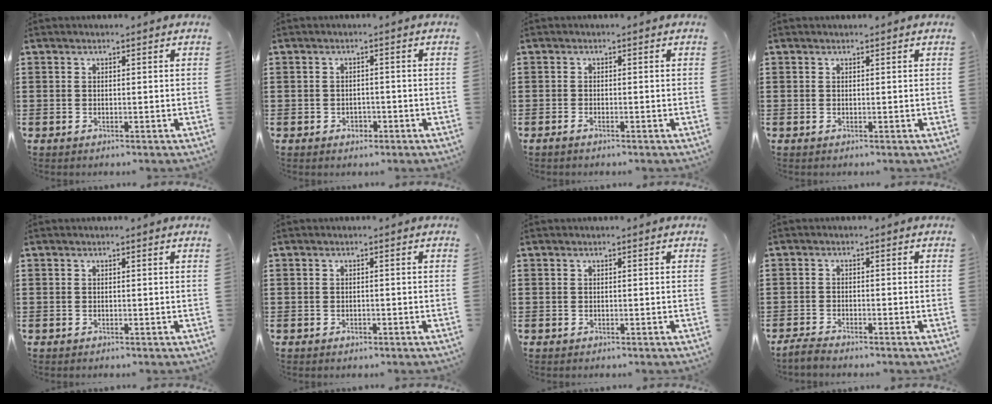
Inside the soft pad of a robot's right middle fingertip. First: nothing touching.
{"total": 1.3, "force": [-0.7, 0.9, 0.6], "torque": [-0.015, 0.000, -0.016]}
{"total": 0.6, "force": [-0.5, 0.1, 0.4], "torque": [-0.008, -0.003, -0.010]}
{"total": 0.0}
{"total": 0.0}
{"total": 0.6, "force": [-0.5, 0.3, 0.2], "torque": [-0.004, 0.001, -0.010]}
{"total": 0.0}
{"total": 1.9, "force": [-1.8, 0.1, 0.6], "torque": [-0.019, 0.000, -0.037]}